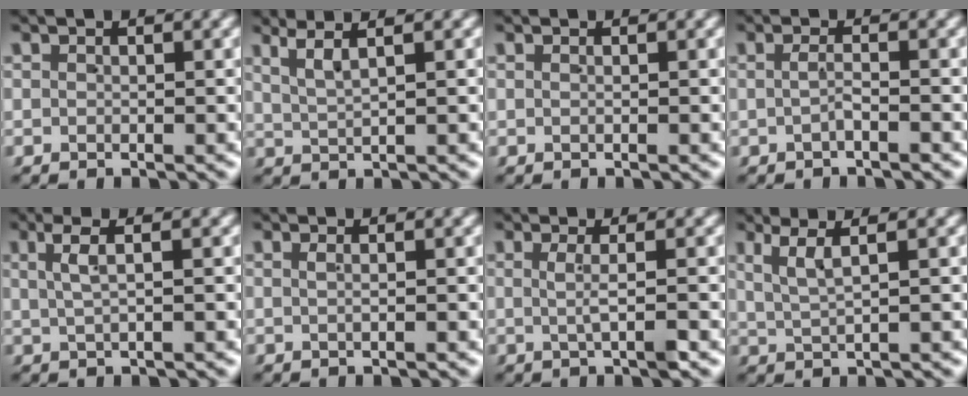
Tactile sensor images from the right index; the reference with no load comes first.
{"total": 2.6, "force": [2.0, 0.3, 1.7], "torque": [-0.035, 0.004, 0.038]}
{"total": 0.0}
{"total": 1.1, "force": [-0.7, 0.1, 0.9], "torque": [-0.021, -0.002, -0.013]}
{"total": 2.3, "force": [0.9, 0.3, 2.1], "torque": [-0.031, 0.010, 0.015]}
{"total": 0.7, "force": [0.1, -0.2, 0.7], "torque": [-0.011, 0.003, 0.001]}
{"total": 2.0, "force": [-0.1, -0.4, 1.9], "torque": [-0.032, 0.001, 0.001]}
{"total": 2.5, "force": [1.6, 0.4, 1.9], "torque": [-0.036, 0.003, 0.033]}